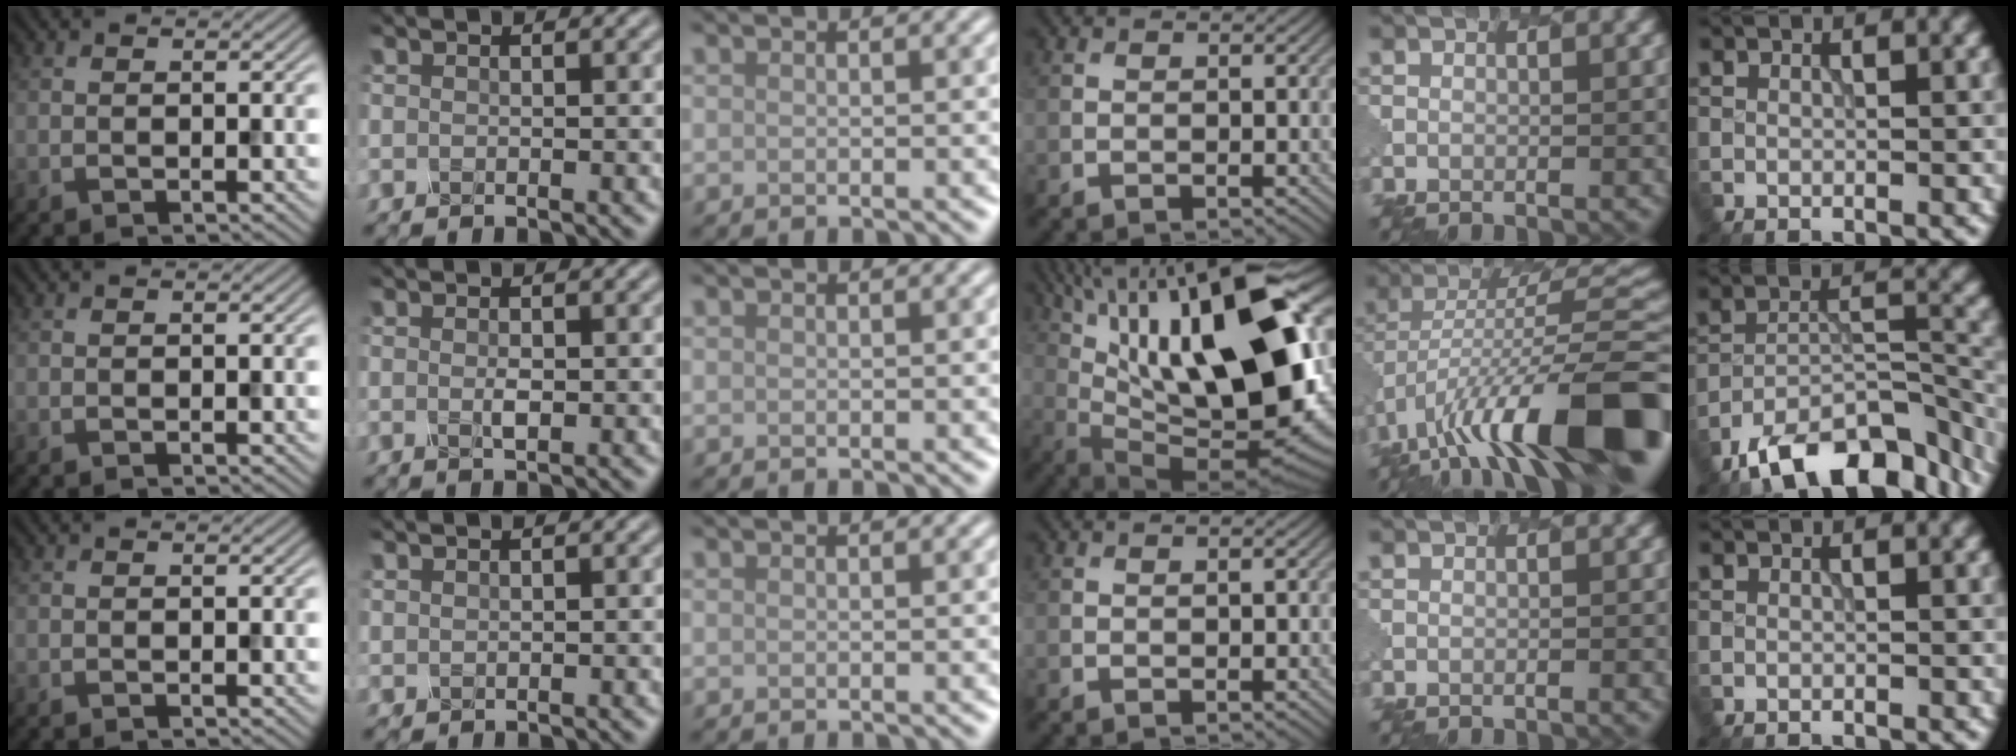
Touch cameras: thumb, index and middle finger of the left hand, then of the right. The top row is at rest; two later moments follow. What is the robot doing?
{"motion": "twist", "object": "rubiks cube"}